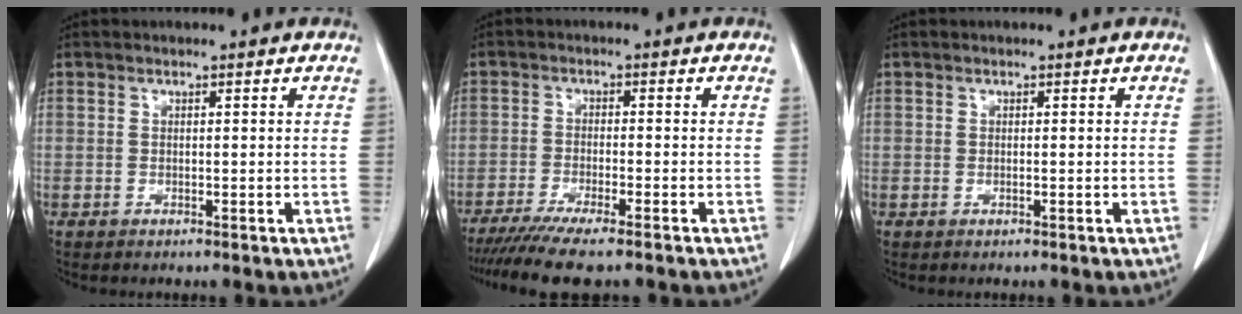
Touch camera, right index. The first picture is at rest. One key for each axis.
{"total": 10.3, "fx": -8.3, "fy": 1.2, "fz": 6.0, "tx": -0.095, "ty": -0.018, "tz": -0.130}
{"total": 0.5, "fx": -0.1, "fy": 0.3, "fz": 0.4, "tx": -0.012, "ty": 0.002, "tz": -0.002}